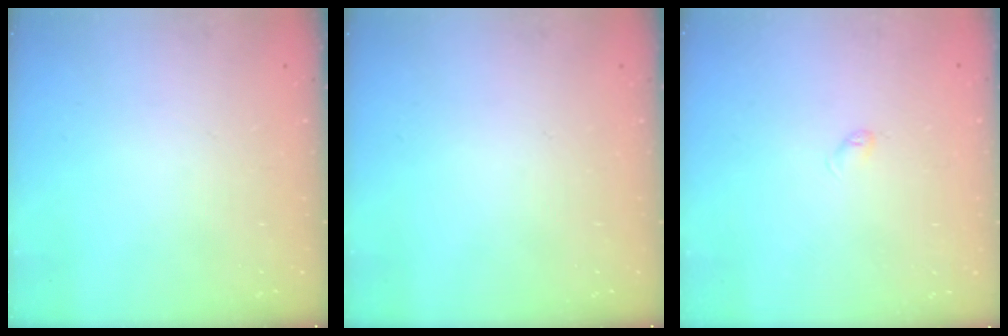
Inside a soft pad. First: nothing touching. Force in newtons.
{"total": 0.0}
{"total": 2.7, "press": 2.6, "slide": 0.4}